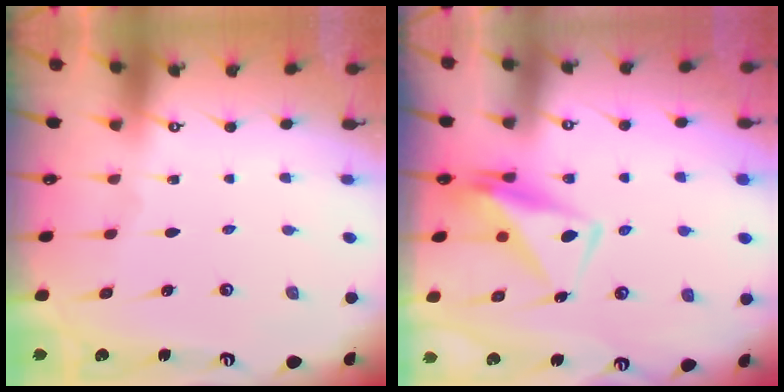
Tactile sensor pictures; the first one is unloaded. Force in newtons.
{"total": 10.1, "press": 9.9, "slide": 1.9}